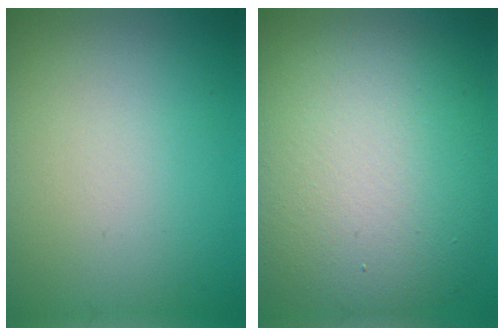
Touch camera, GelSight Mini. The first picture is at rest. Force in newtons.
{"total": 12.7, "press": 12.7, "slide": 0.6}